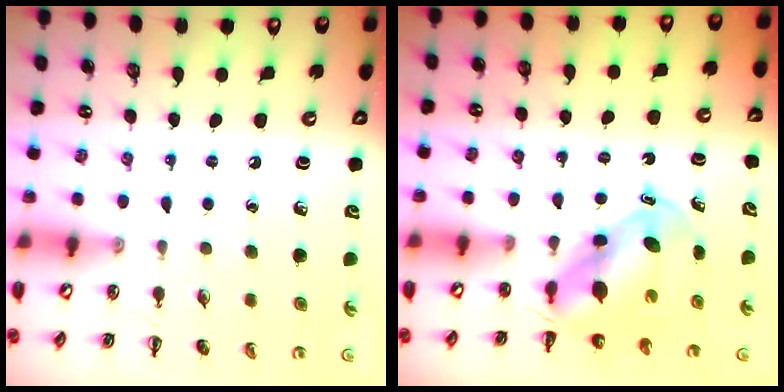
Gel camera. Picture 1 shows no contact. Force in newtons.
{"total": 5.4, "press": 5.3, "slide": 0.6}